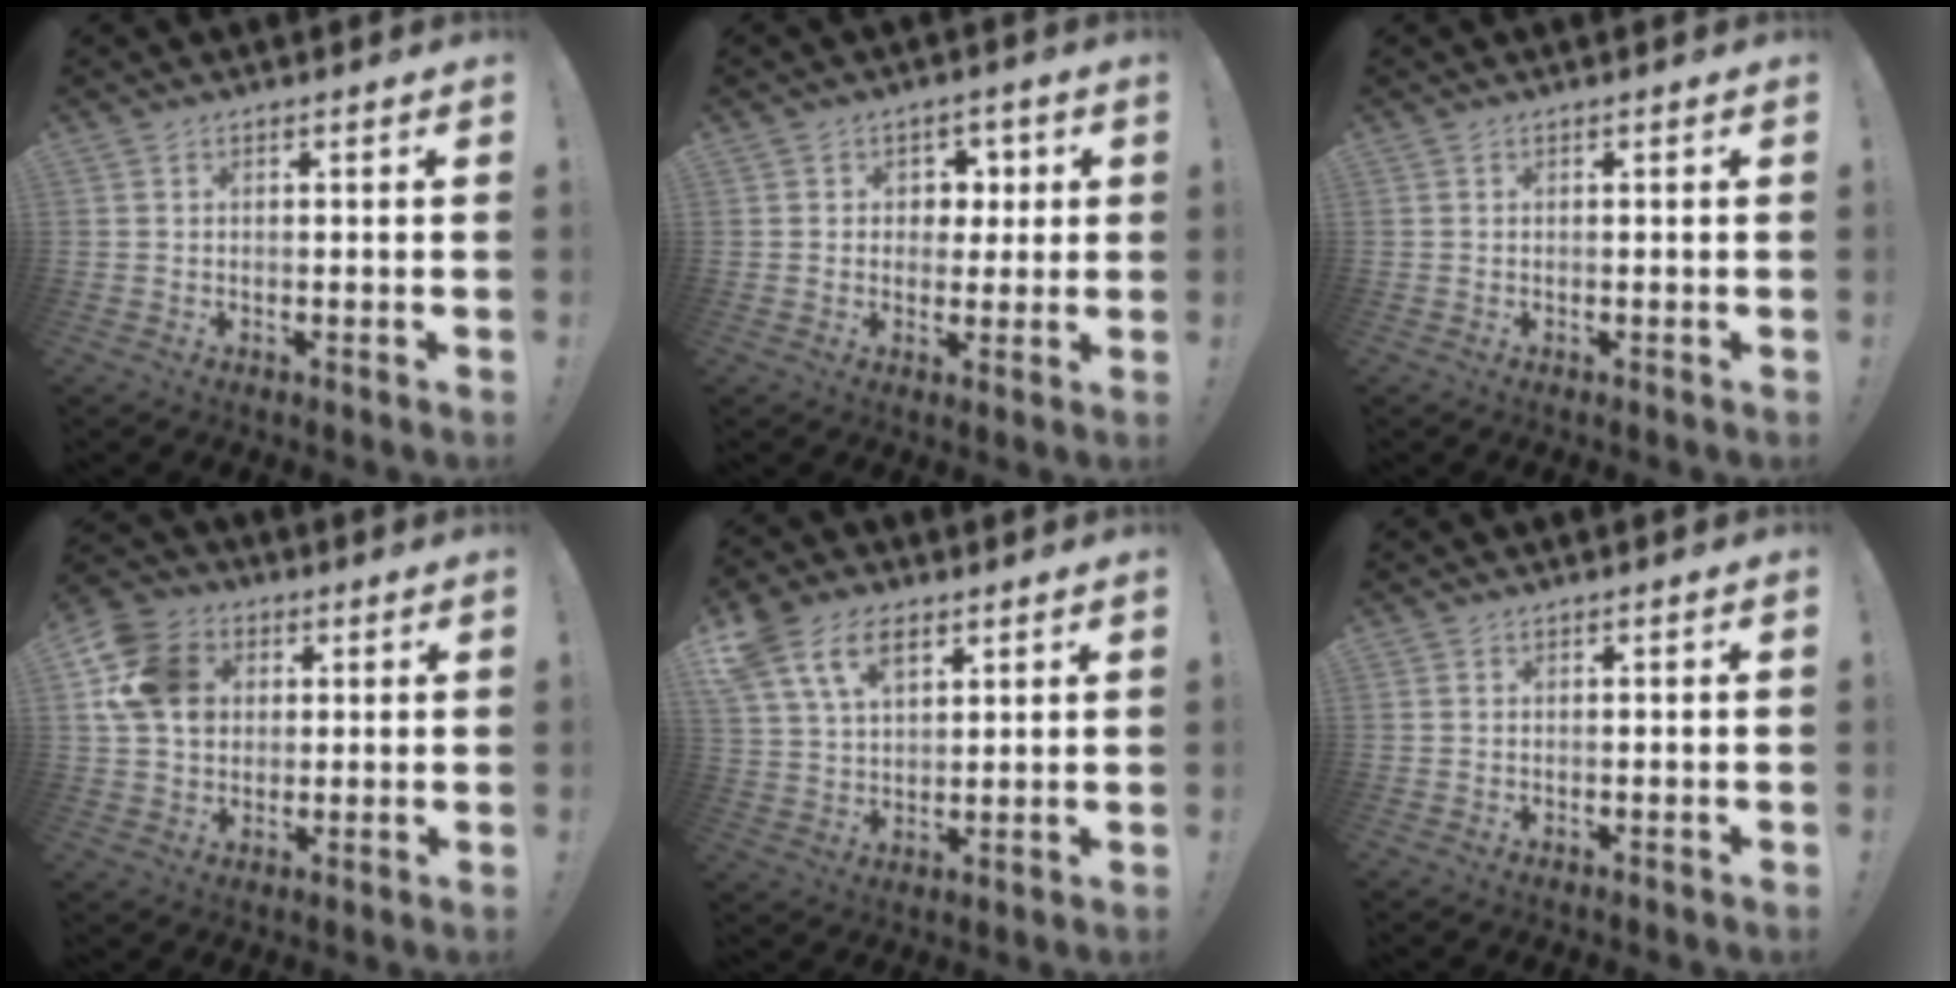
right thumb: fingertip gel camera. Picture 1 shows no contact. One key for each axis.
{"total": 6.0, "fx": 1.2, "fy": 5.8, "fz": 1.2, "tx": -0.006, "ty": -0.006, "tz": 0.022}
{"total": 0.0}
{"total": 14.8, "fx": 3.5, "fy": 12.0, "fz": 7.8, "tx": -0.139, "ty": -0.004, "tz": 0.072}
{"total": 13.7, "fx": 7.2, "fy": 8.9, "fz": 7.6, "tx": -0.145, "ty": -0.015, "tz": 0.138}
{"total": 0.0}